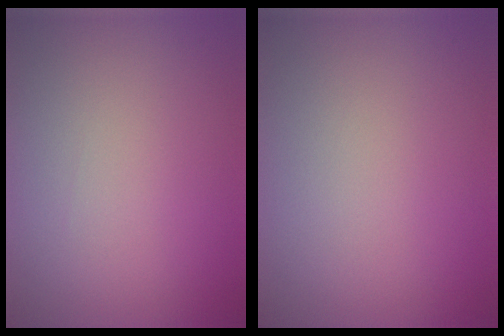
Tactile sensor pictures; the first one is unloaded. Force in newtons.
{"total": 0.0}